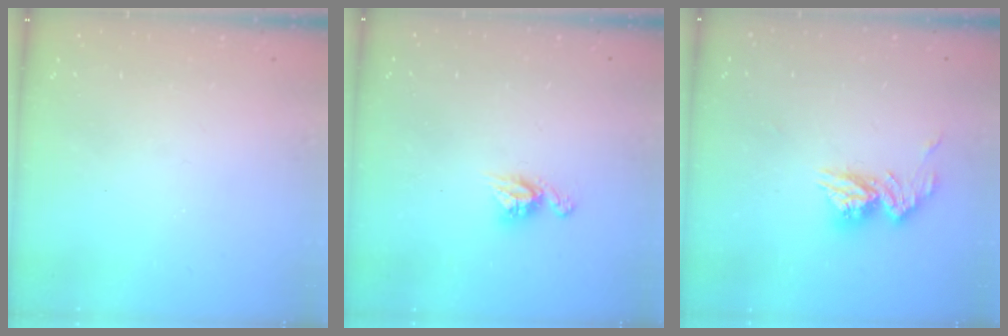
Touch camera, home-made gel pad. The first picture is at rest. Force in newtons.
{"total": 6.7, "press": 6.7, "slide": 0.4}
{"total": 11.5, "press": 11.4, "slide": 1.1}